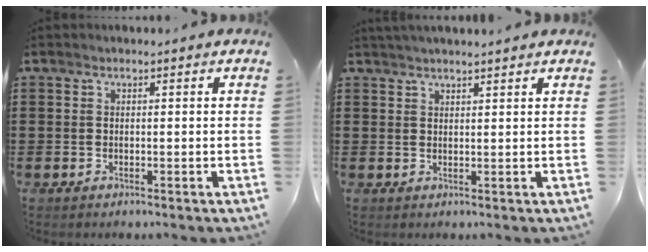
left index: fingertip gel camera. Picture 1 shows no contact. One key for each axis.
{"total": 1.6, "fx": 1.5, "fy": -0.1, "fz": 0.4, "tx": -0.010, "ty": 0.001, "tz": 0.030}